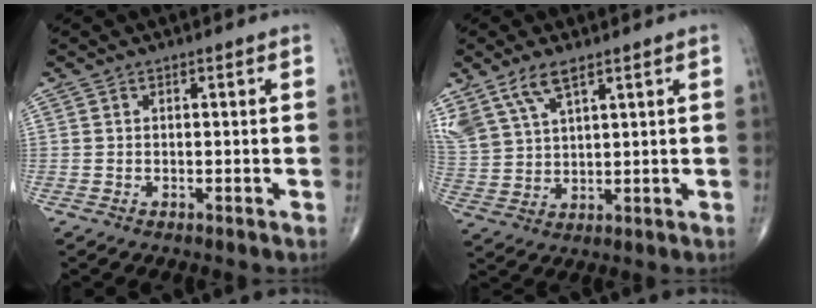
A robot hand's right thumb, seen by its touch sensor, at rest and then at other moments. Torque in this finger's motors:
{"motor_torque": [0.45, 0.61, 0.96, 0.93, 0.05]}